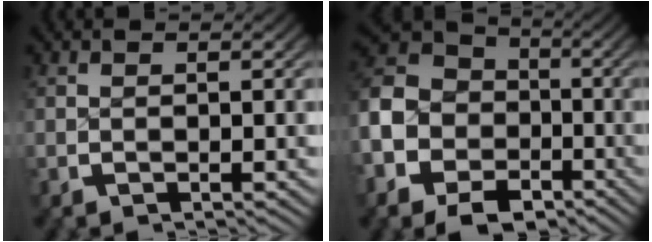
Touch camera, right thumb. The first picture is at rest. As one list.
[{"total": 12.5, "force": [-1.9, 10.5, 6.5], "torque": [-0.133, -0.024, -0.037]}]